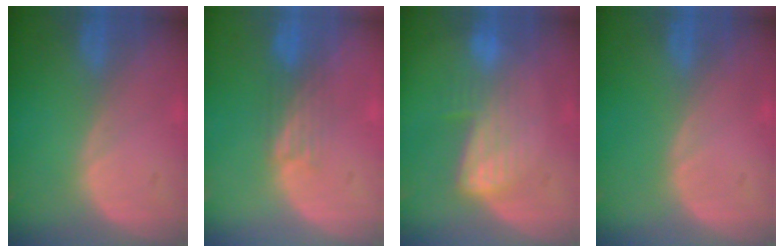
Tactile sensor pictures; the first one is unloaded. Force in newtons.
{"total": 3.9, "press": 3.2, "slide": 2.2}
{"total": 7.0, "press": 5.9, "slide": 3.8}
{"total": 0.0}